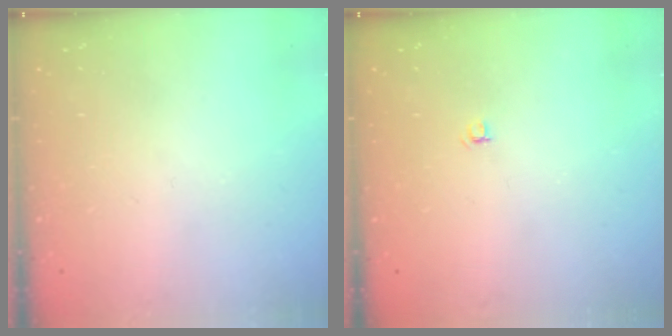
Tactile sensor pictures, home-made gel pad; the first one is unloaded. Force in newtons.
{"total": 3.4, "press": 3.4, "slide": 0.3}